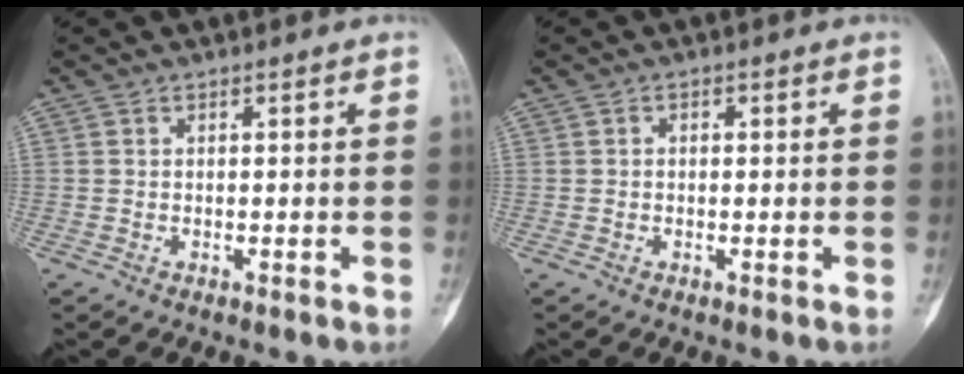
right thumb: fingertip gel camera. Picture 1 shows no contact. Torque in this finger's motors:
{"motor_torque": [-0.49, 0.32, 0.26, -0.11, -0.06]}